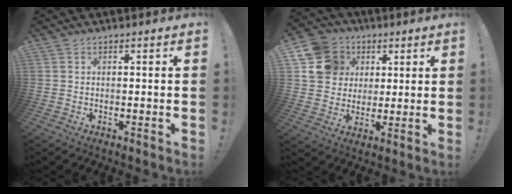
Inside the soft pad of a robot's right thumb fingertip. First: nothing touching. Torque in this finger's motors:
{"motor_torque": [1.04, 1.17, 0.58, 0.20, 0.00]}